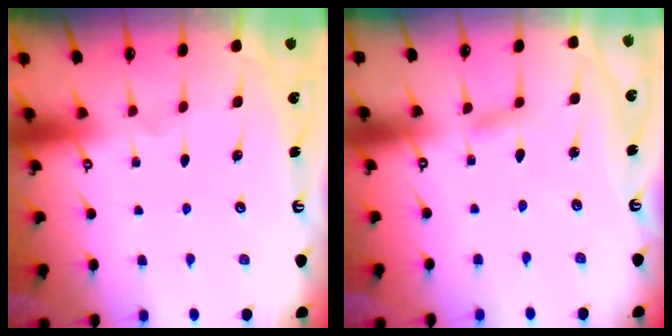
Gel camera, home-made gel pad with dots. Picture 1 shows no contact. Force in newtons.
{"total": 1.8, "press": 1.7, "slide": 0.2}